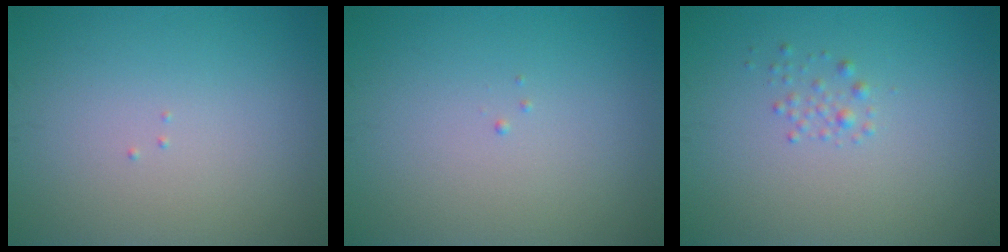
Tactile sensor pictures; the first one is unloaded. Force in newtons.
{"total": 0.0}
{"total": 0.9, "press": 0.9, "slide": 0.0}